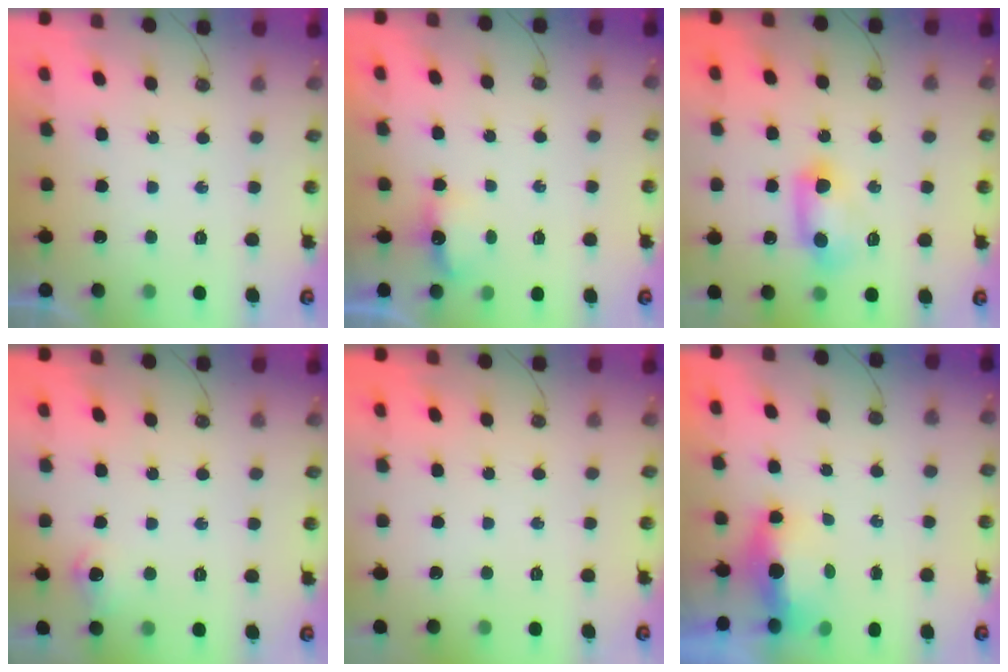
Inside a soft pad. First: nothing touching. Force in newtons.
{"total": 4.6, "press": 4.5, "slide": 0.8}
{"total": 10.0, "press": 9.9, "slide": 1.4}
{"total": 7.9, "press": 7.8, "slide": 1.0}
{"total": 0.0}
{"total": 5.8, "press": 5.8, "slide": 0.8}